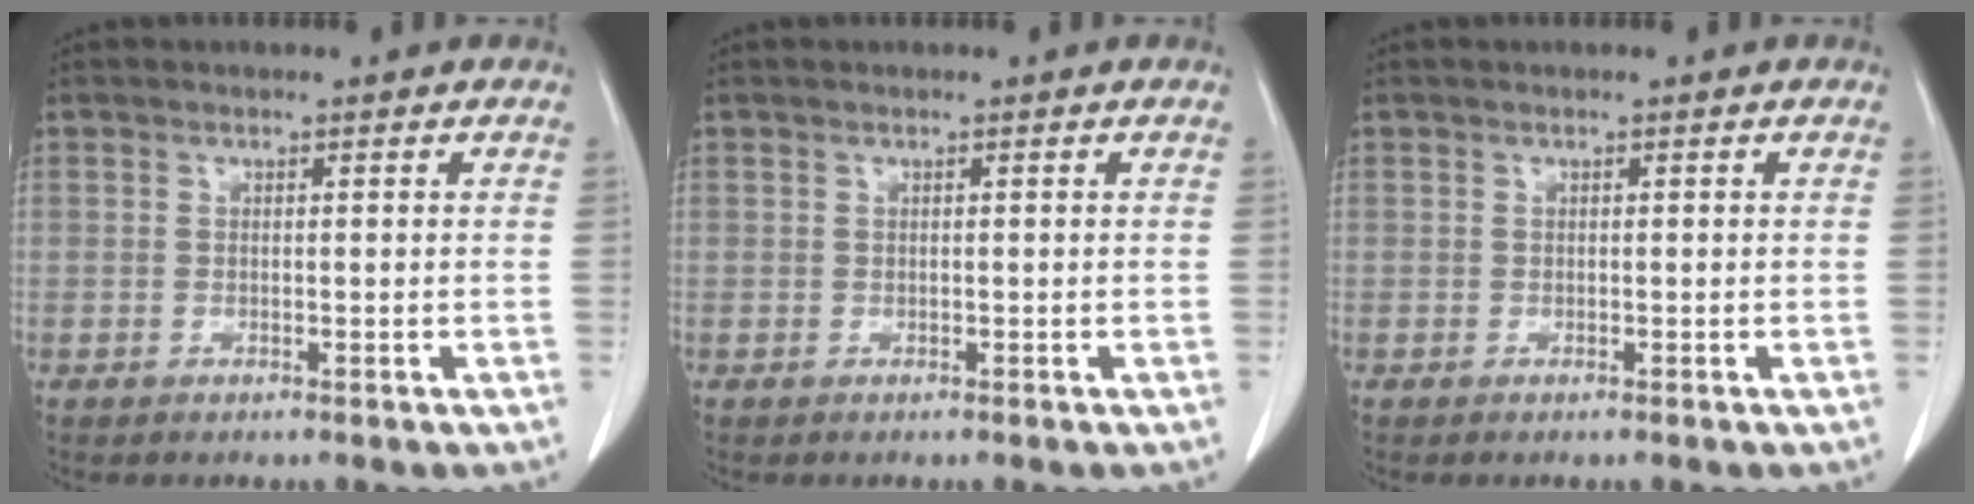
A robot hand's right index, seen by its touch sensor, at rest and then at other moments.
{"total": 0.0}
{"total": 0.0}